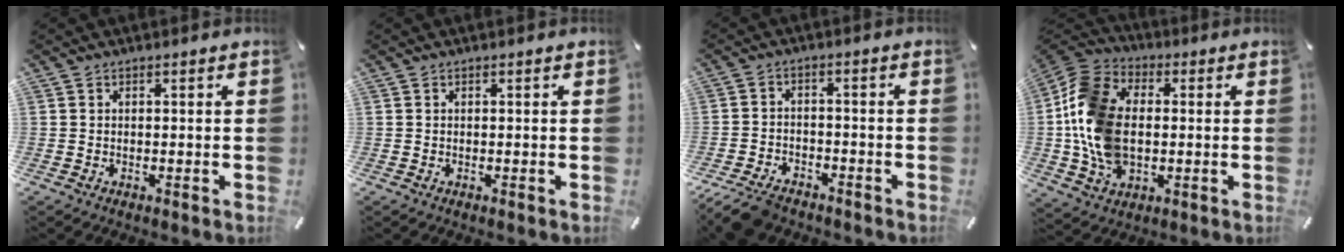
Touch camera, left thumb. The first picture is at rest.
{"total": 0.0}
{"total": 6.4, "force": [-5.4, 2.7, 2.1], "torque": [-0.041, 0.026, -0.102]}
{"total": 16.5, "force": [-1.2, 11.7, 11.6], "torque": [-0.270, 0.011, -0.022]}